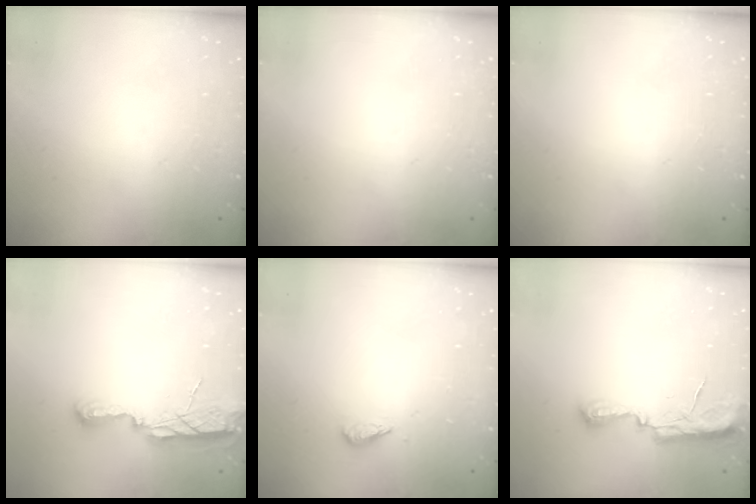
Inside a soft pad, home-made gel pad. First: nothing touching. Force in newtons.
{"total": 0.0}
{"total": 0.0}
{"total": 7.5, "press": 7.5, "slide": 0.8}
{"total": 2.7, "press": 2.7, "slide": 0.6}
{"total": 8.8, "press": 8.2, "slide": 3.2}